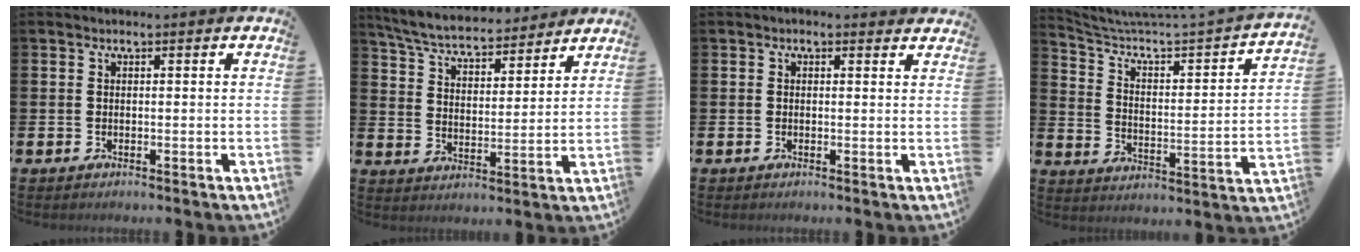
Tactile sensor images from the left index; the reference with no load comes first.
{"total": 6.4, "force": [6.1, 1.3, 1.6], "torque": [-0.061, -0.039, 0.105]}
{"total": 0.6, "force": [0.4, 0.3, 0.3], "torque": [0.007, 0.000, 0.004]}
{"total": 5.1, "force": [4.4, 0.1, 2.6], "torque": [-0.072, -0.047, 0.062]}